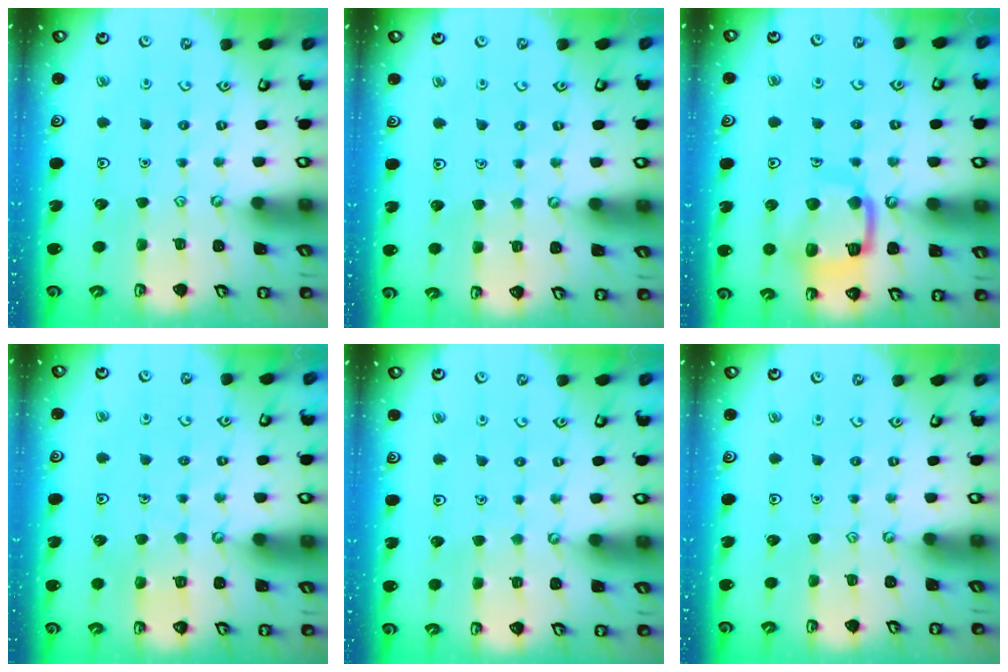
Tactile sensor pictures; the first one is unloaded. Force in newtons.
{"total": 1.5, "press": 1.5, "slide": 0.2}
{"total": 14.1, "press": 14.0, "slide": 1.7}
{"total": 4.2, "press": 4.2, "slide": 0.3}
{"total": 1.5, "press": 1.5, "slide": 0.2}
{"total": 0.0}